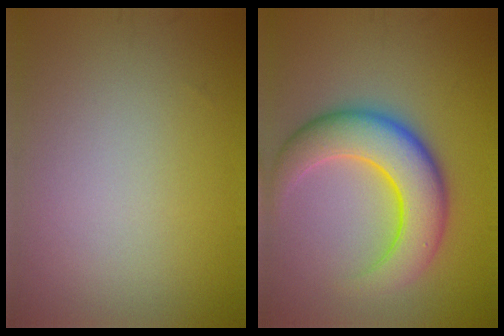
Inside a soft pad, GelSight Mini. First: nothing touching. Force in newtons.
{"total": 7.5, "press": 7.5, "slide": 0.1}